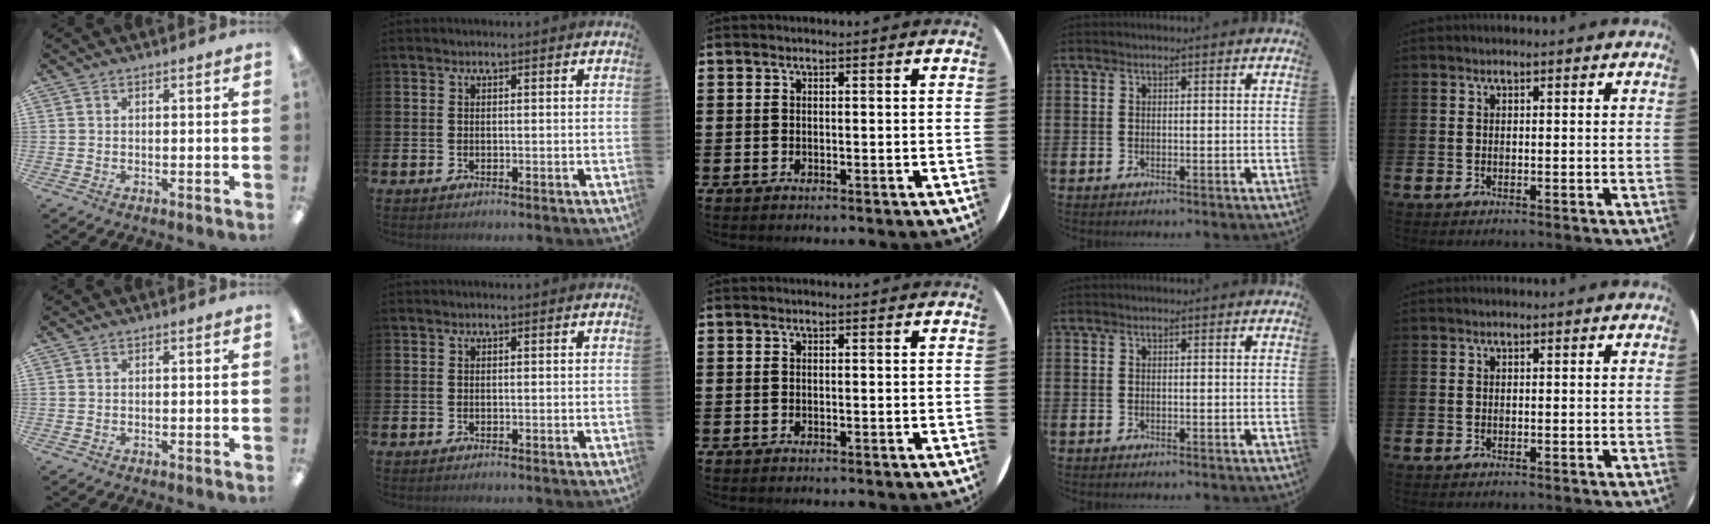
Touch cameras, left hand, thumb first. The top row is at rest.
{}